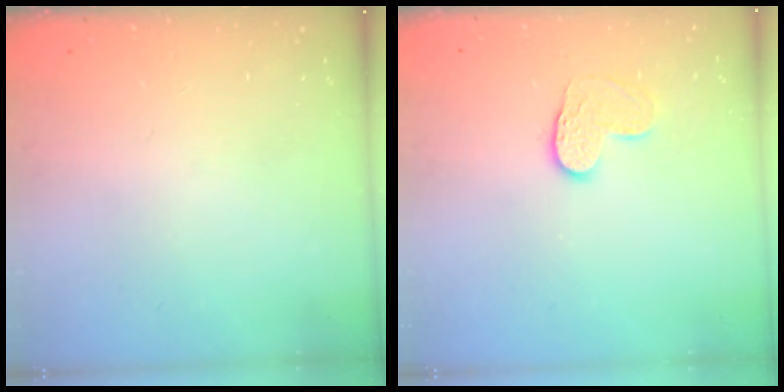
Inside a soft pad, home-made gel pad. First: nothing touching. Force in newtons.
{"total": 7.6, "press": 7.6, "slide": 0.4}